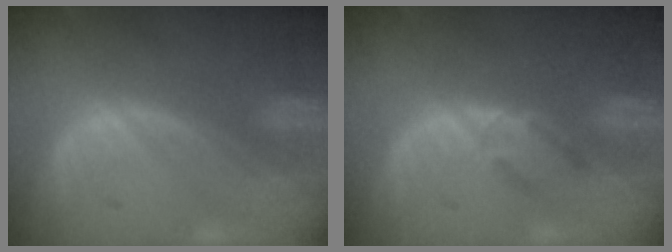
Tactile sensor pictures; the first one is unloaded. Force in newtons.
{"total": 2.0, "press": 1.8, "slide": 0.9}